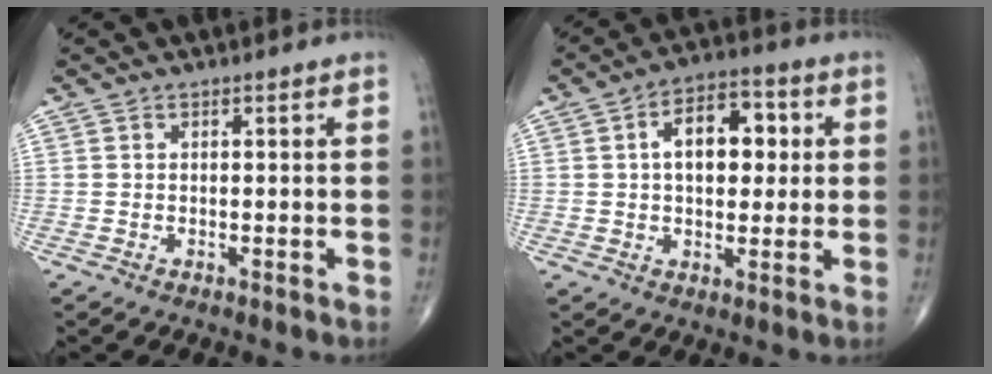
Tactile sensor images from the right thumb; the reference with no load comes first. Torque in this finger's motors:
{"motor_torque": [1.26, 1.71, 0.99, 0.26, 0.08]}